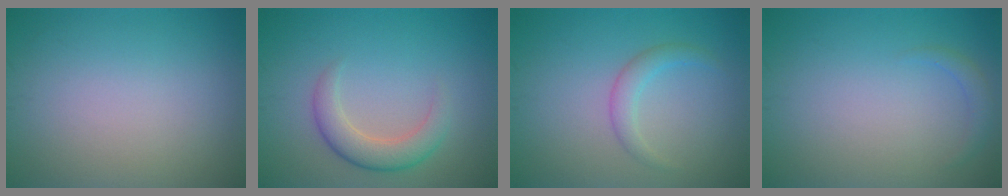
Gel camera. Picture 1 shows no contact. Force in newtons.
{"total": 3.5, "press": 3.5, "slide": 0.2}
{"total": 1.8, "press": 1.8, "slide": 0.1}
{"total": 1.1, "press": 1.1, "slide": 0.1}